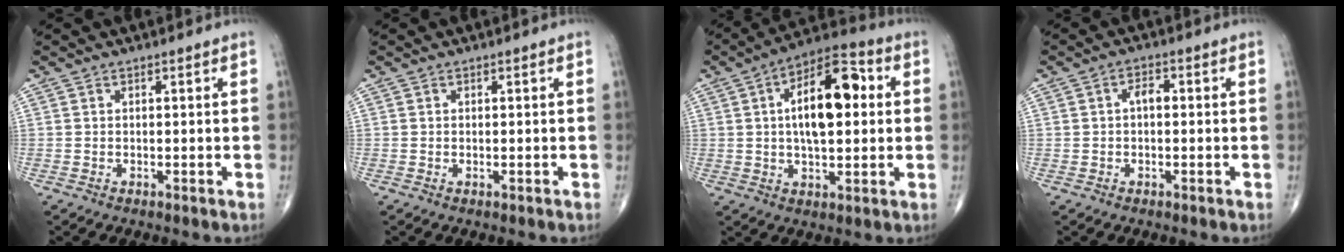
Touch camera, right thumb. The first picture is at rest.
{"total": 0.0}
{"total": 15.6, "force": [2.4, 7.4, 13.6], "torque": [-0.200, 0.019, 0.030]}
{"total": 2.5, "force": [0.1, 1.5, 2.0], "torque": [-0.029, 0.009, -0.004]}